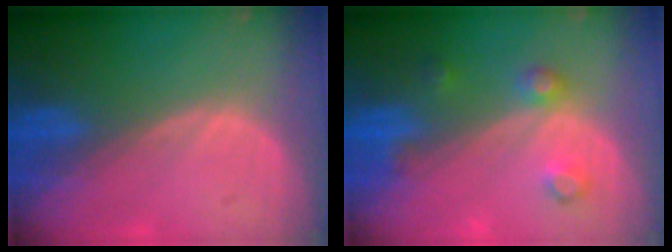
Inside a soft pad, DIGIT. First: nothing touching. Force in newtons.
{"total": 3.6, "press": 3.5, "slide": 0.1}